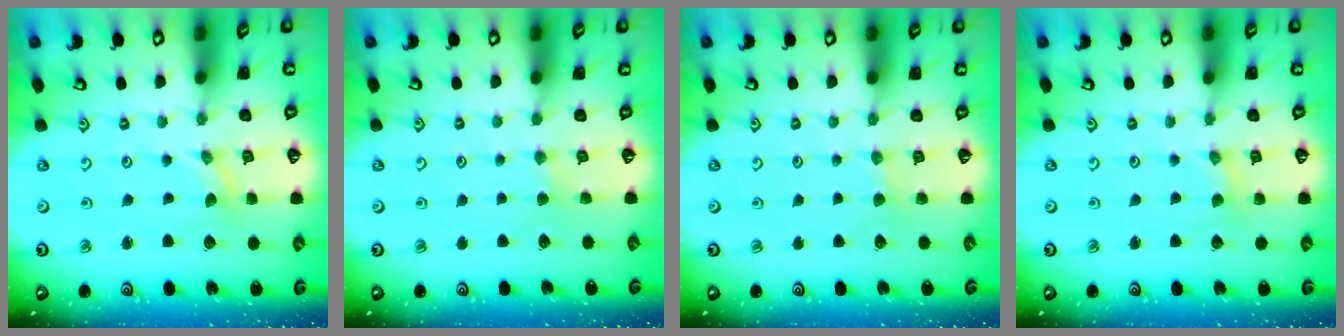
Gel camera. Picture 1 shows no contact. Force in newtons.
{"total": 1.7, "press": 1.6, "slide": 0.3}
{"total": 2.1, "press": 2.1, "slide": 0.4}
{"total": 1.4, "press": 1.4, "slide": 0.2}